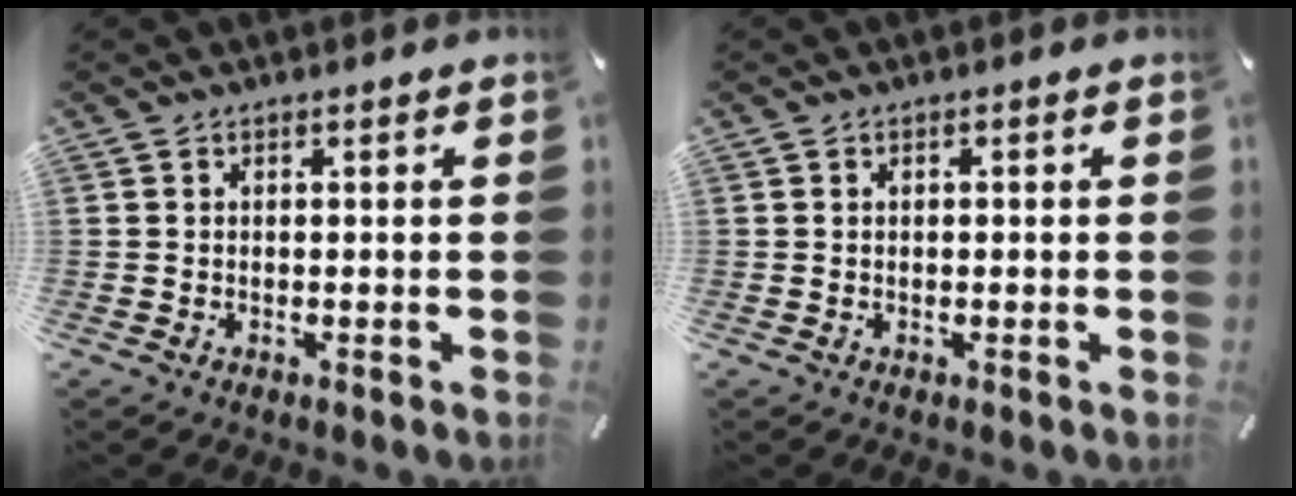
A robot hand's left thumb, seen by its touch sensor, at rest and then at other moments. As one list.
[{"total": 0.6, "force": [0.0, 0.4, 0.5], "torque": [-0.010, 0.001, -0.001]}]